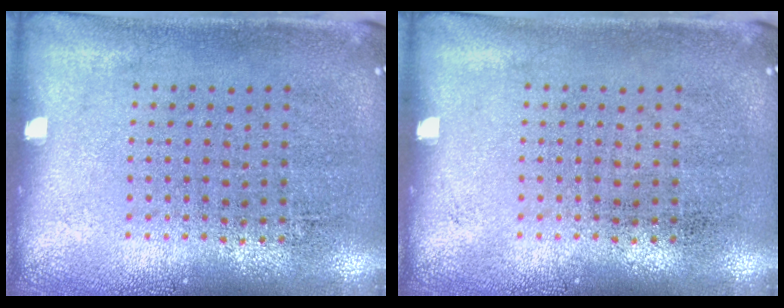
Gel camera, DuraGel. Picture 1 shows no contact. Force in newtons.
{"total": 0.0}